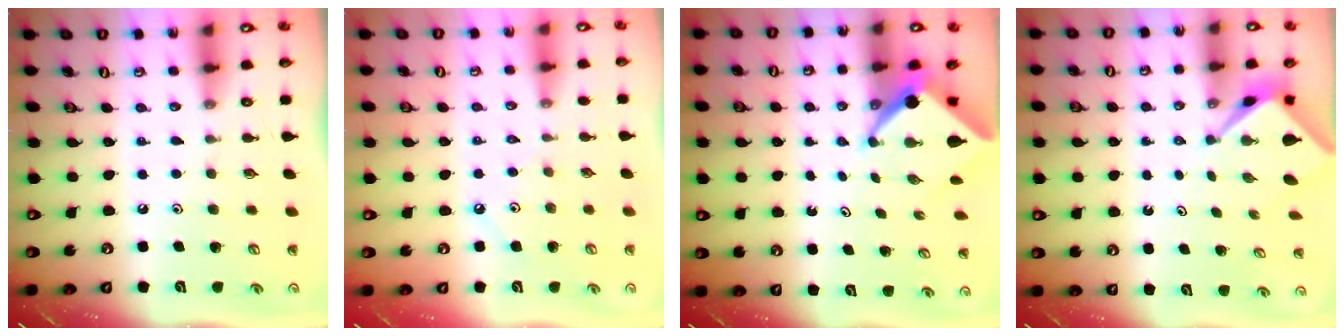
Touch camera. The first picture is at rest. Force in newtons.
{"total": 2.9, "press": 2.9, "slide": 0.4}
{"total": 5.4, "press": 5.4, "slide": 0.3}
{"total": 2.3, "press": 2.3, "slide": 0.3}